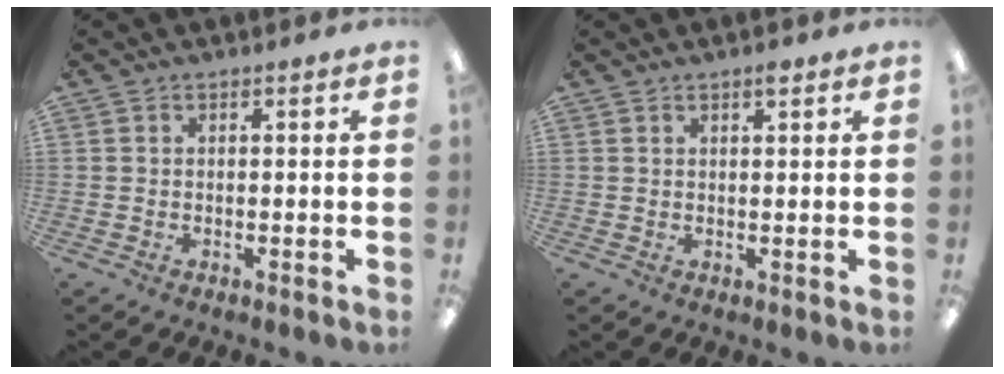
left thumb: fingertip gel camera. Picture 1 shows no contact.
{"total": 1.6, "force": [1.4, 0.4, 0.8], "torque": [-0.009, -0.004, 0.023]}